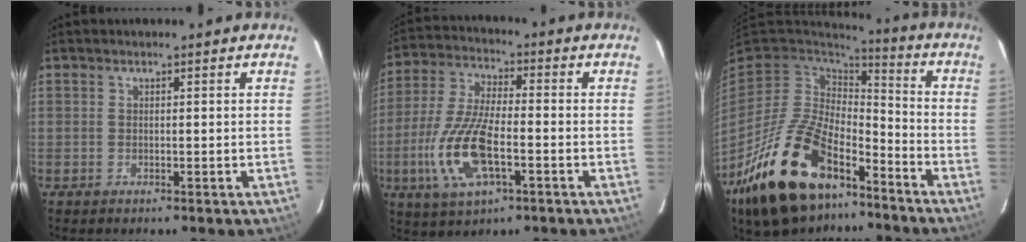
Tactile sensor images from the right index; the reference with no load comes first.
{"total": 14.3, "force": [-4.7, 5.3, 12.4], "torque": [-0.270, -0.010, -0.090]}
{"total": 24.4, "force": [-14.7, 12.4, 14.9], "torque": [-0.313, -0.017, -0.242]}